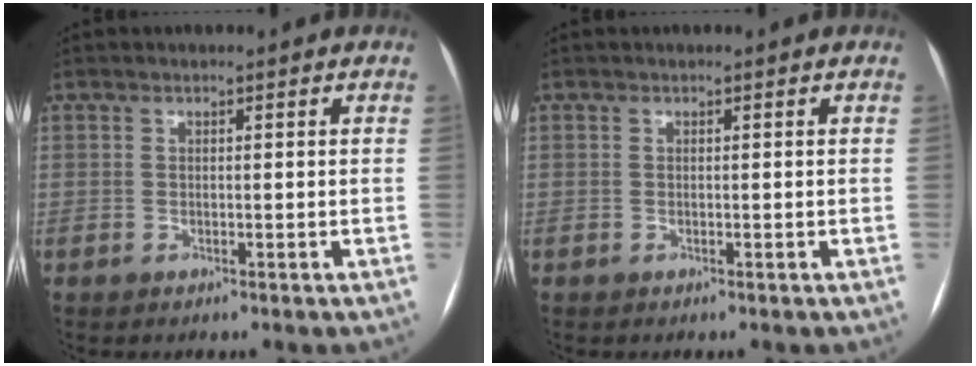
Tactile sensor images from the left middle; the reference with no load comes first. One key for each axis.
{"total": 0.0}